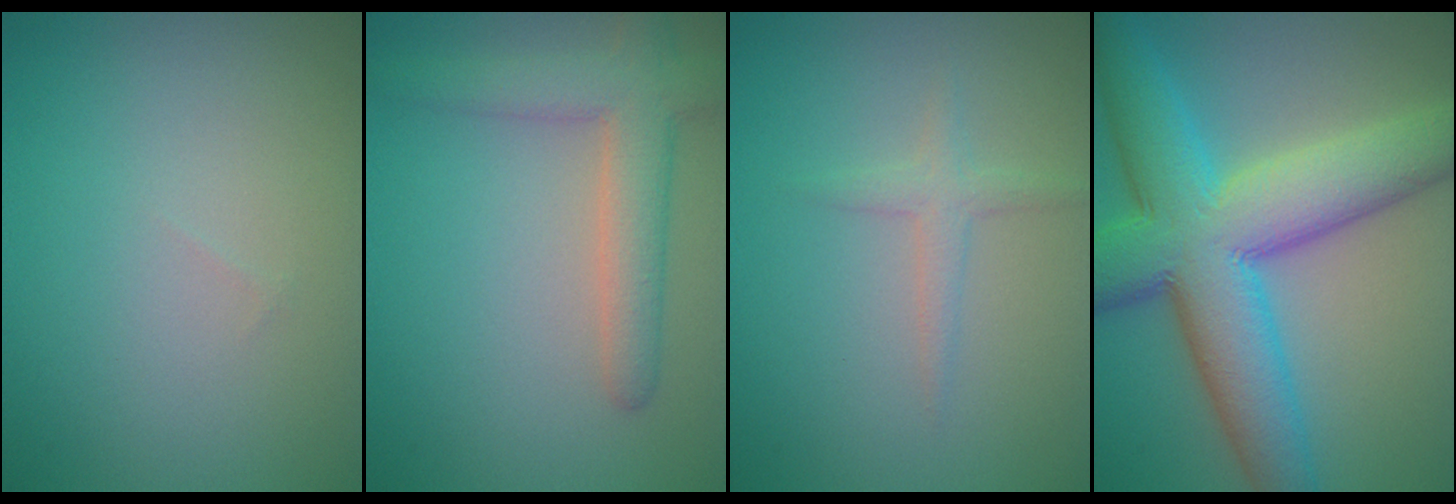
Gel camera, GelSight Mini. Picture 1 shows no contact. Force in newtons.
{"total": 4.3, "press": 4.3, "slide": 0.3}
{"total": 1.3, "press": 1.3, "slide": 0.1}
{"total": 11.8, "press": 11.8, "slide": 0.1}